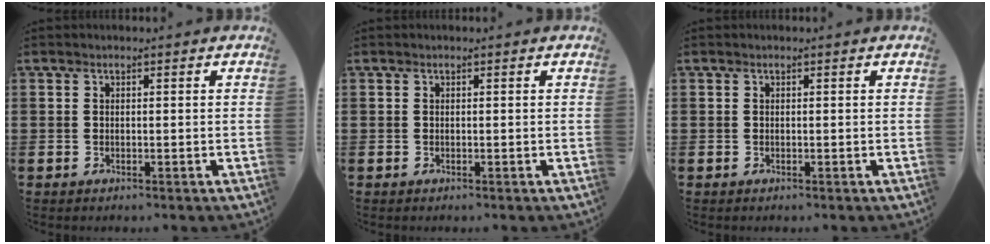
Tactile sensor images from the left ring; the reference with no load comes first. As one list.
[{"total": 0.0}, {"total": 0.0}]